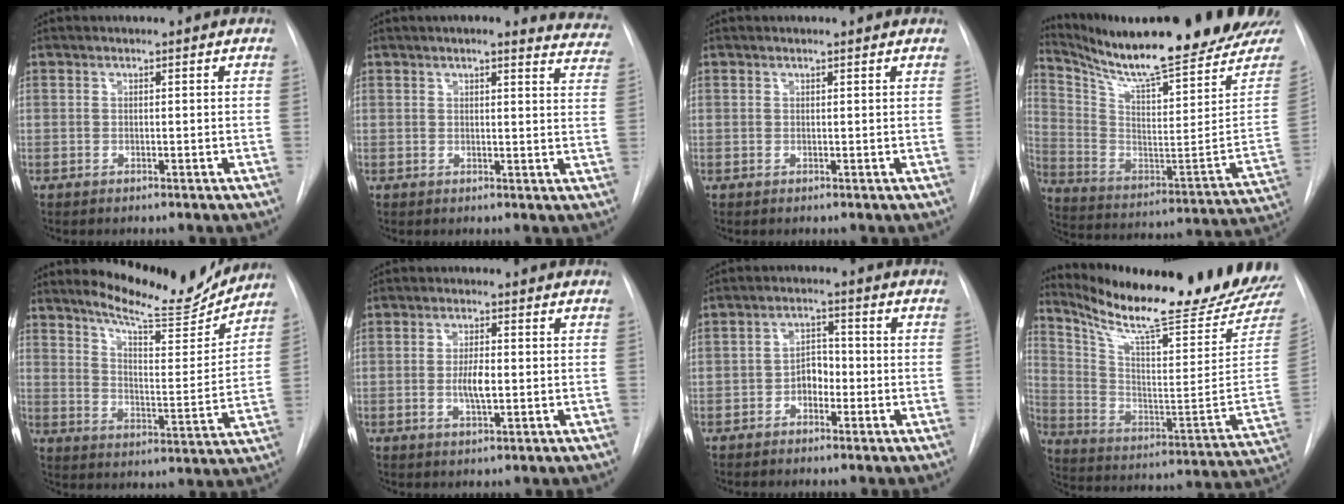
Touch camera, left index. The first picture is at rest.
{"total": 11.8, "force": [10.8, 2.3, 4.2], "torque": [-0.023, -0.023, 0.094]}
{"total": 0.0}
{"total": 24.6, "force": [21.1, 0.7, 12.6], "torque": [-0.217, -0.084, 0.310]}
{"total": 12.8, "force": [12.0, 1.9, 4.0], "torque": [-0.061, -0.040, 0.172]}
{"total": 3.9, "force": [-1.2, 0.9, 3.5], "torque": [-0.068, -0.008, -0.018]}
{"total": 4.0, "force": [-2.3, 2.3, 2.3], "torque": [-0.036, 0.007, -0.041]}
{"total": 25.2, "force": [22.5, 0.0, 11.4], "torque": [-0.193, -0.111, 0.321]}